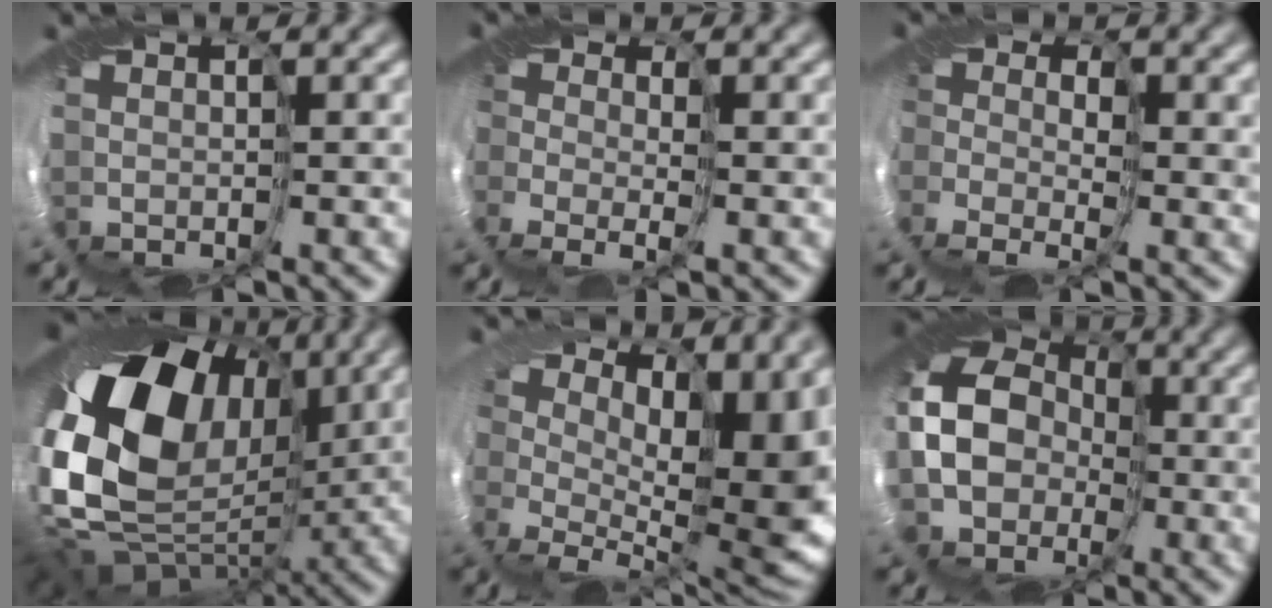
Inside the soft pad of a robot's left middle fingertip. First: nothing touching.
{"total": 1.3, "force": [-1.2, -0.3, -0.3], "torque": [0.025, -0.023, -0.033]}
{"total": 2.0, "force": [-1.1, 1.5, 0.8], "torque": [0.008, -0.025, -0.031]}
{"total": 16.3, "force": [1.4, 11.8, 11.2], "torque": [-0.214, 0.000, 0.016]}
{"total": 9.6, "force": [2.0, 4.9, 7.9], "torque": [-0.069, -0.036, 0.042]}
{"total": 7.9, "force": [-2.2, 6.2, 4.3], "torque": [-0.081, -0.016, -0.062]}